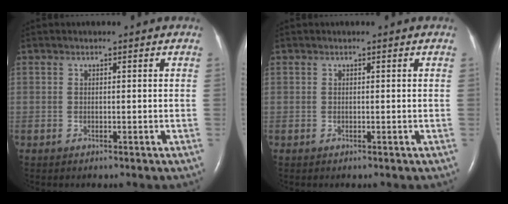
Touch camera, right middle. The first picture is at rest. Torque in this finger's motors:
{"motor_torque": [-0.01, 0.00, -0.02, 0.00]}